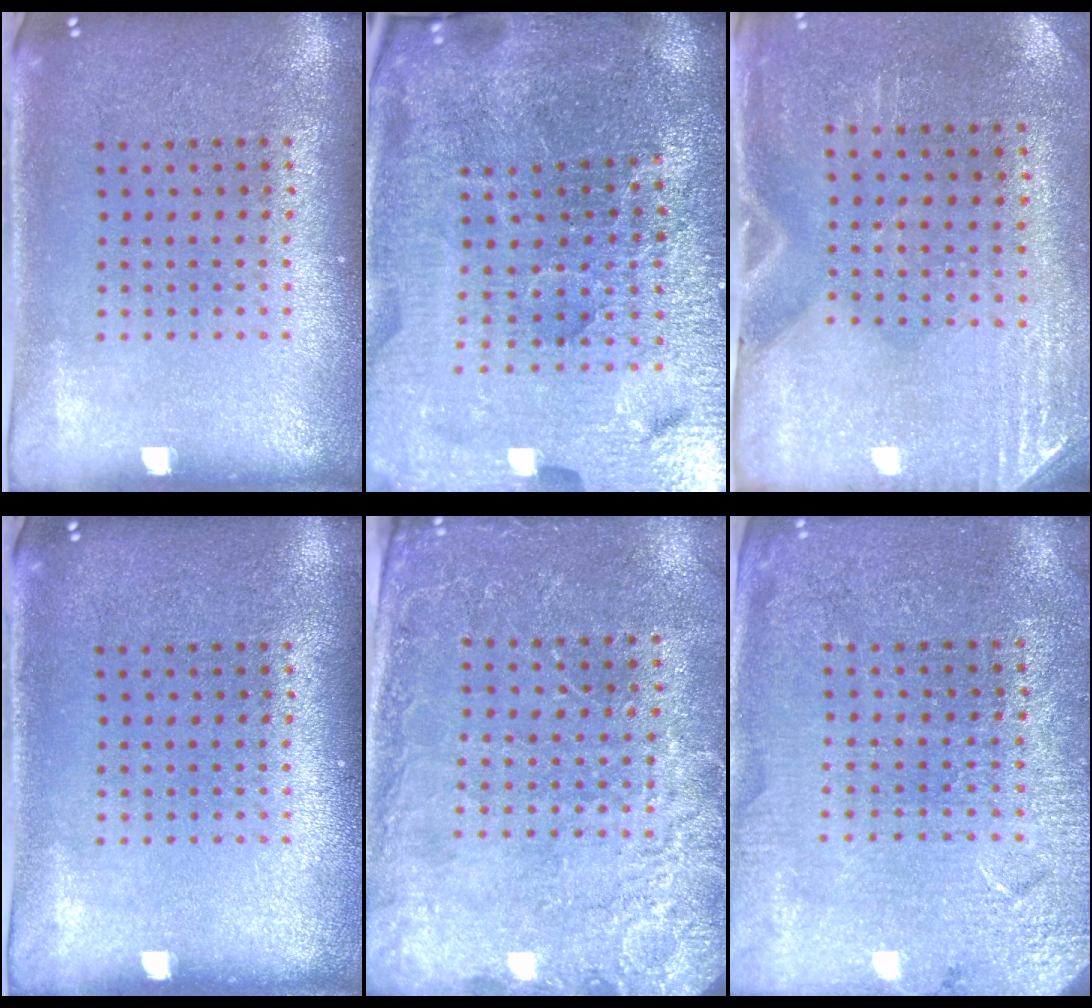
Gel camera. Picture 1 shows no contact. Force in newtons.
{"total": 5.7, "press": 5.2, "slide": 2.2}
{"total": 3.0, "press": 2.6, "slide": 1.5}
{"total": 0.0}
{"total": 2.7, "press": 2.6, "slide": 0.3}
{"total": 3.1, "press": 3.1, "slide": 0.5}